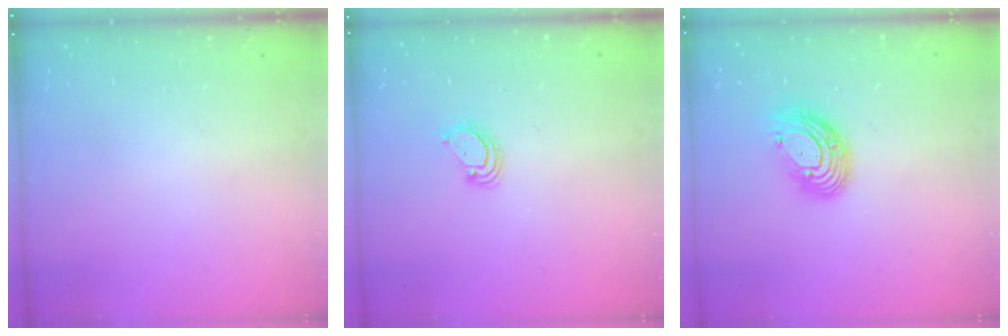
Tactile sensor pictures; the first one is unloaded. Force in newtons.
{"total": 3.6, "press": 3.6, "slide": 0.3}
{"total": 11.1, "press": 11.1, "slide": 0.7}